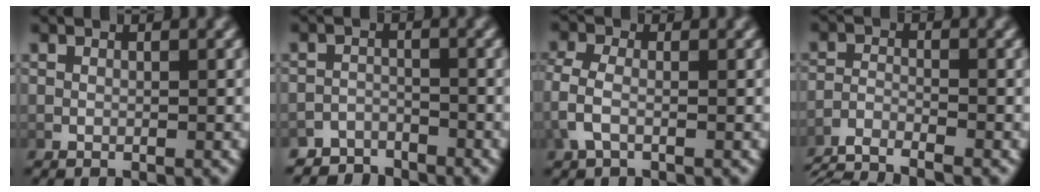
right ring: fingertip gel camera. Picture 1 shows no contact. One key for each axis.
{"total": 3.9, "fx": -3.6, "fy": 1.2, "fz": 0.0, "tx": 0.007, "ty": -0.013, "tz": -0.065}
{"total": 2.4, "fx": -0.3, "fy": 1.4, "fz": 1.9, "tx": -0.061, "ty": -0.011, "tz": 0.001}
{"total": 7.1, "fx": -6.6, "fy": 1.8, "fz": 2.0, "tx": -0.034, "ty": -0.022, "tz": -0.103}